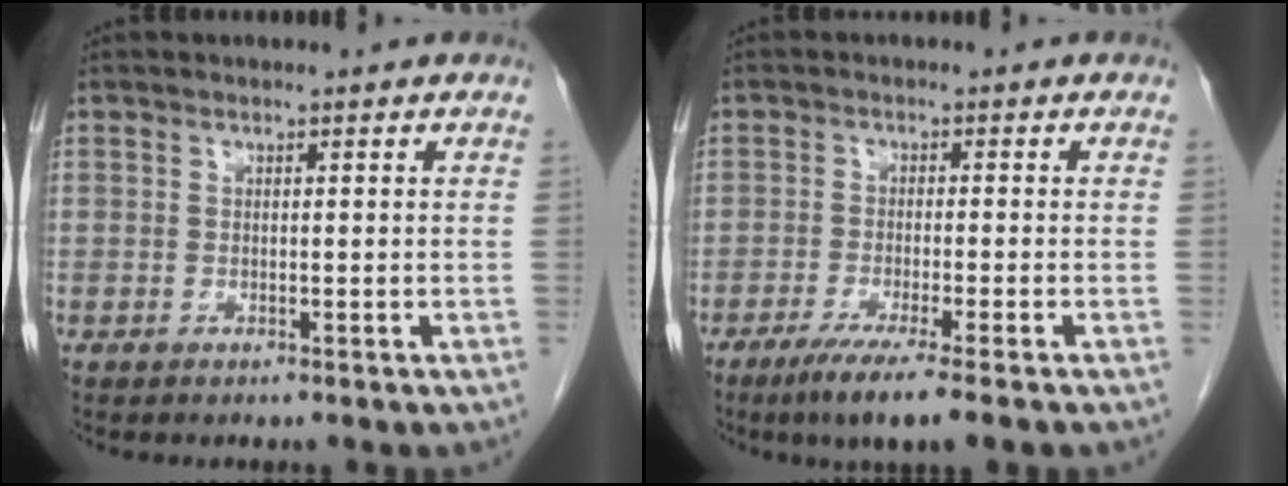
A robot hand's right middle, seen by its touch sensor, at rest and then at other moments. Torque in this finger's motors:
{"motor_torque": [1.06, -0.95, 0.10, 0.10]}